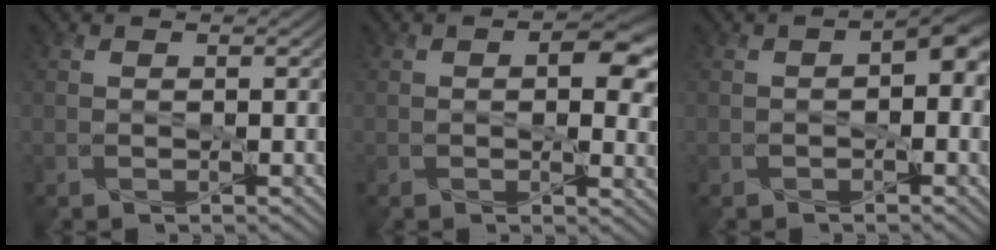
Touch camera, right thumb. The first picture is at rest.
{"total": 6.6, "force": [1.3, 3.9, 5.2], "torque": [-0.062, -0.012, 0.019]}
{"total": 4.1, "force": [0.0, 2.4, 3.4], "torque": [-0.042, -0.001, -0.001]}